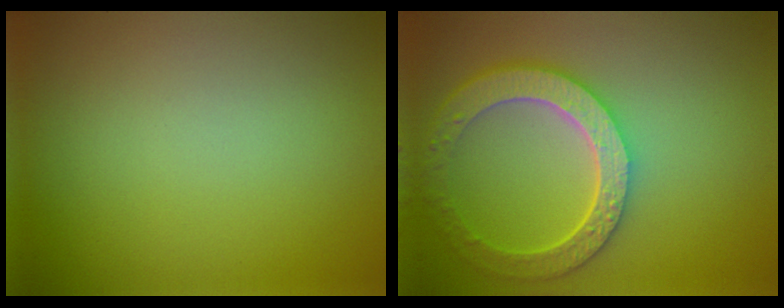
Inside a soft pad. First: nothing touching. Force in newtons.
{"total": 6.5, "press": 5.1, "slide": 4.1}